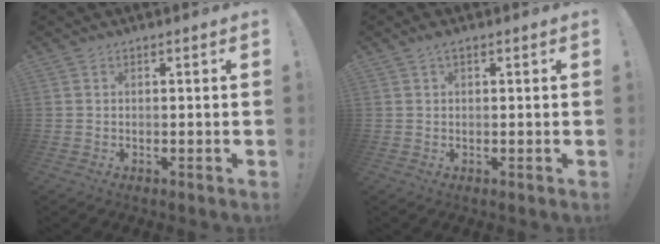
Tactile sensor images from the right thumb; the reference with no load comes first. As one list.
[{"total": 1.8, "force": [1.1, 0.8, 1.2], "torque": [-0.016, -0.002, 0.019]}]